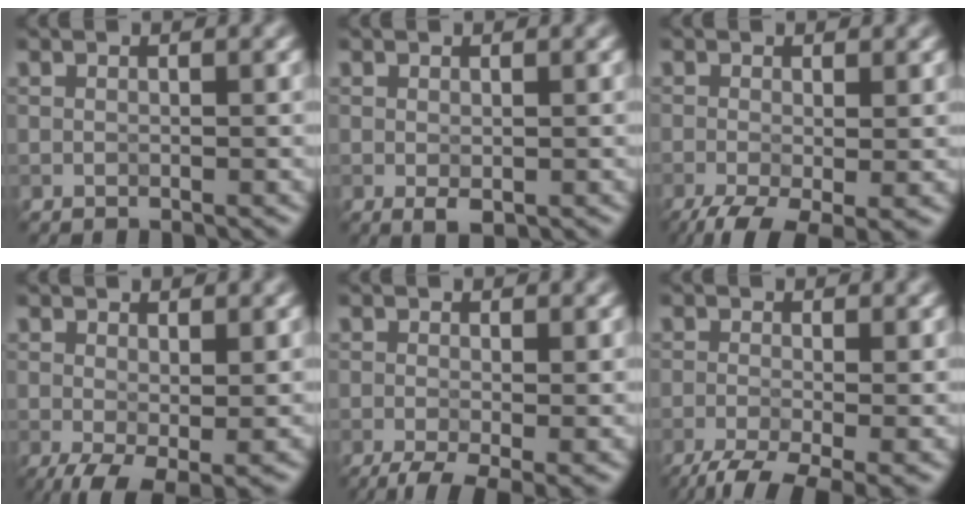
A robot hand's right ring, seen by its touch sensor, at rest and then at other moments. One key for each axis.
{"total": 1.1, "fx": -0.2, "fy": 0.5, "fz": 0.9, "tx": -0.015, "ty": -0.005, "tz": -0.001}
{"total": 5.3, "fx": -2.5, "fy": 1.7, "fz": 4.4, "tx": -0.084, "ty": -0.014, "tz": -0.042}
{"total": 3.8, "fx": -1.1, "fy": 1.4, "fz": 3.4, "tx": -0.068, "ty": -0.015, "tz": -0.018}
{"total": 5.2, "fx": -2.2, "fy": 1.5, "fz": 4.4, "tx": -0.073, "ty": -0.012, "tz": -0.036}
{"total": 6.2, "fx": -3.6, "fy": 1.7, "fz": 4.7, "tx": -0.079, "ty": -0.013, "tz": -0.066}